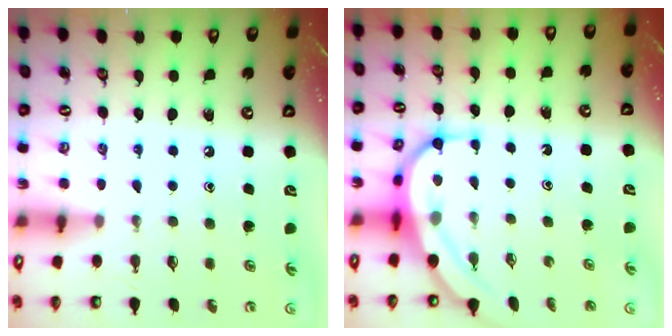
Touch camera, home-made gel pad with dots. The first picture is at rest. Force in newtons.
{"total": 8.4, "press": 8.3, "slide": 0.7}